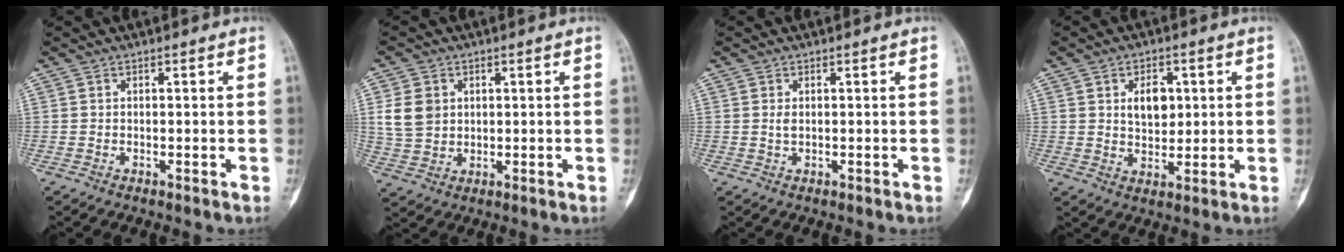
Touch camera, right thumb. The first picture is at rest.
{"total": 6.7, "force": [1.6, 5.5, 3.6], "torque": [-0.058, -0.003, 0.037]}
{"total": 1.0, "force": [0.1, 0.5, 0.8], "torque": [-0.013, -0.002, 0.004]}
{"total": 6.2, "force": [1.6, 4.1, 4.3], "torque": [-0.045, -0.008, 0.029]}